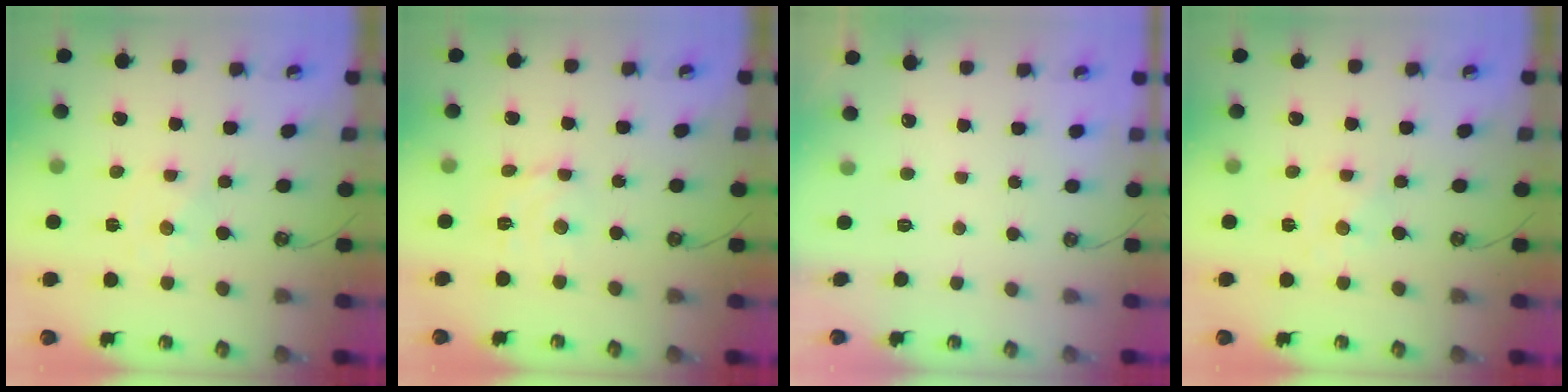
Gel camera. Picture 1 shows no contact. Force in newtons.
{"total": 5.3, "press": 5.3, "slide": 0.4}
{"total": 0.0}
{"total": 0.0}